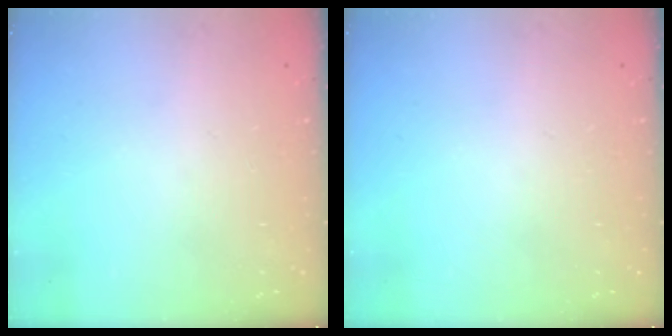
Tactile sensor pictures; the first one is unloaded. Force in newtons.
{"total": 0.0}